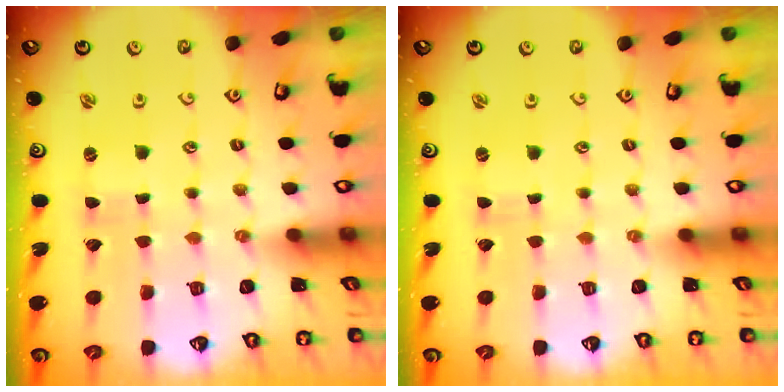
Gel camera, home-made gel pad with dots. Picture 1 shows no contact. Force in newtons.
{"total": 0.0}